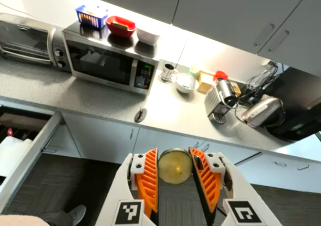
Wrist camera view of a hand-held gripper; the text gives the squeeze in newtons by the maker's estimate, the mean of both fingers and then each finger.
{"total": 9.8, "left": 10.1, "right": 9.5}